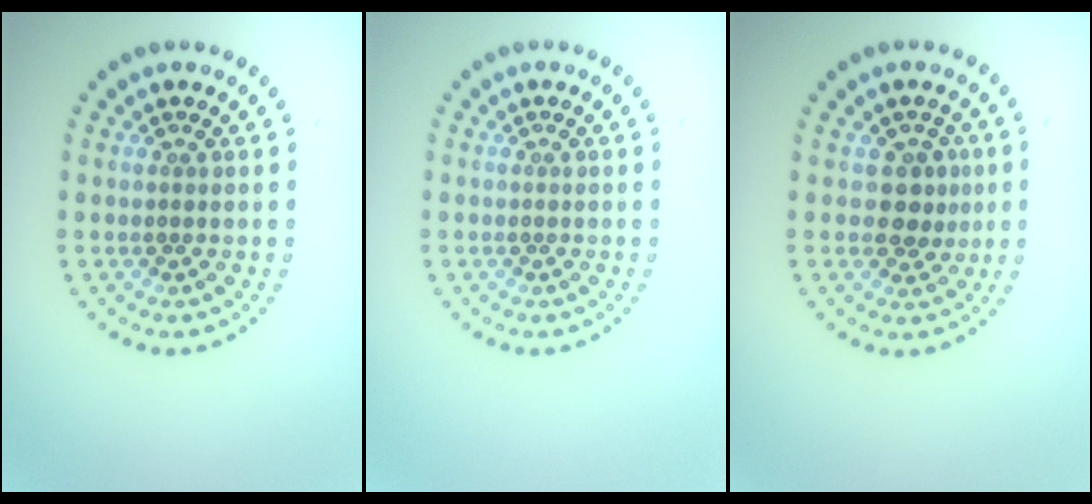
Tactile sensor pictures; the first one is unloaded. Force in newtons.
{"total": 0.0}
{"total": 2.5, "press": 2.2, "slide": 1.1}